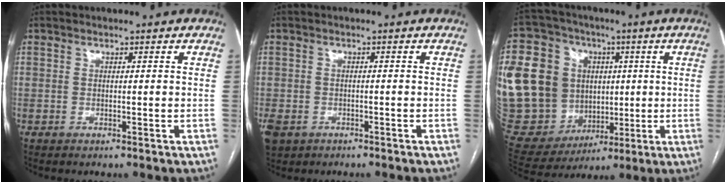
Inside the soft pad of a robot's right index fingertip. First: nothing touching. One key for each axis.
{"total": 7.5, "fx": -4.3, "fy": 5.4, "fz": 3.0, "tx": -0.082, "ty": -0.005, "tz": -0.060}
{"total": 28.6, "fx": 2.5, "fy": 22.7, "fz": 17.3, "tx": -0.428, "ty": 0.067, "tz": 0.075}